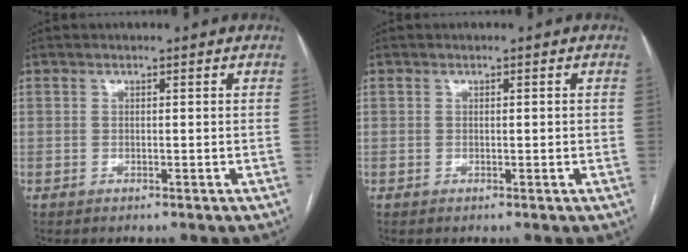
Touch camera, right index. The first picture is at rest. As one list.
[{"total": 0.7, "force": [0.0, 0.1, 0.7], "torque": [-0.009, 0.000, 0.001]}]